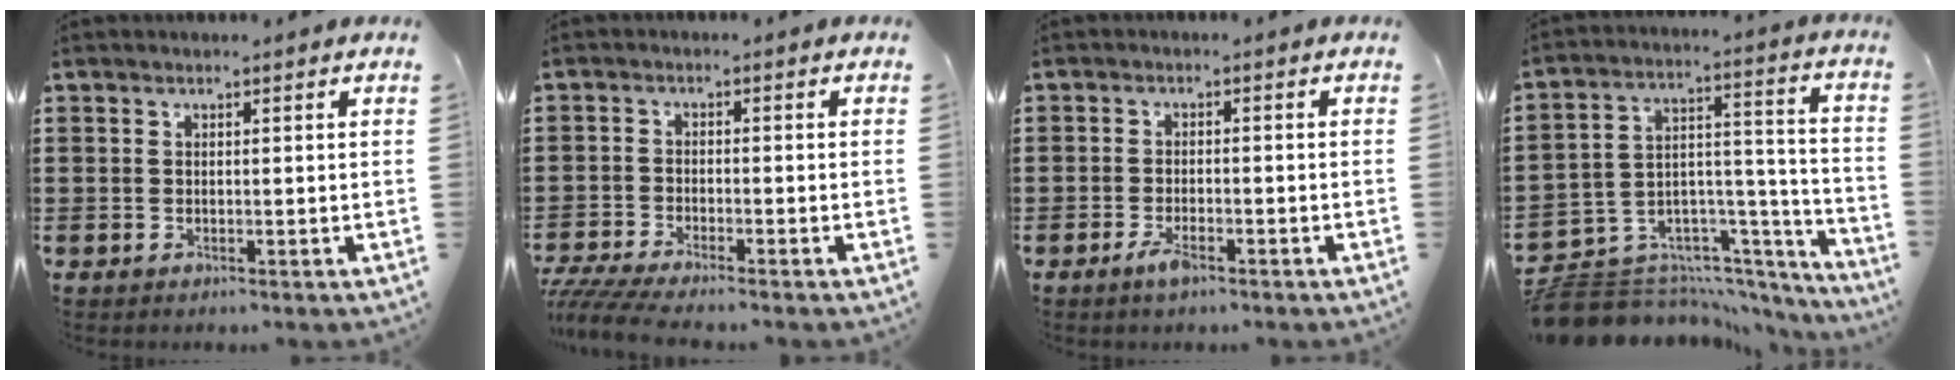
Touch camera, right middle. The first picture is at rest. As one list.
[{"total": 3.3, "force": [-3.1, 0.0, 1.2], "torque": [-0.035, -0.011, -0.065]}, {"total": 2.8, "force": [-1.6, 0.8, 2.1], "torque": [-0.050, -0.006, -0.034]}, {"total": 8.3, "force": [-7.4, 3.5, 1.2], "torque": [-0.025, 0.008, -0.137]}]